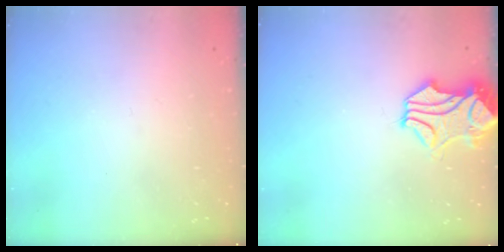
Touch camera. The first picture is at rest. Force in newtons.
{"total": 2.2, "press": 1.8, "slide": 1.3}